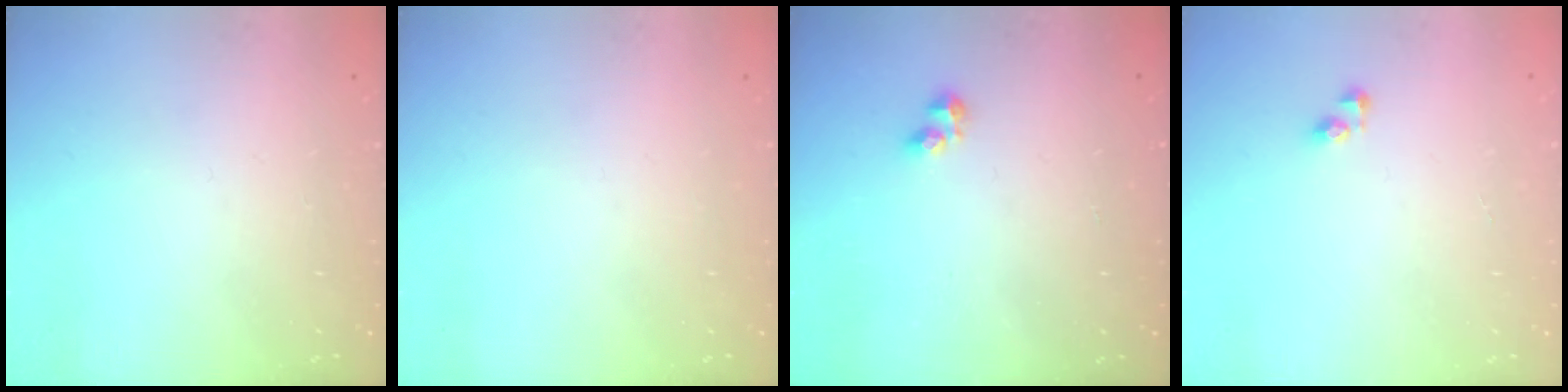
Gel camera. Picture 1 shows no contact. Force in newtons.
{"total": 0.0}
{"total": 2.3, "press": 2.3, "slide": 0.5}
{"total": 3.4, "press": 3.4, "slide": 0.1}